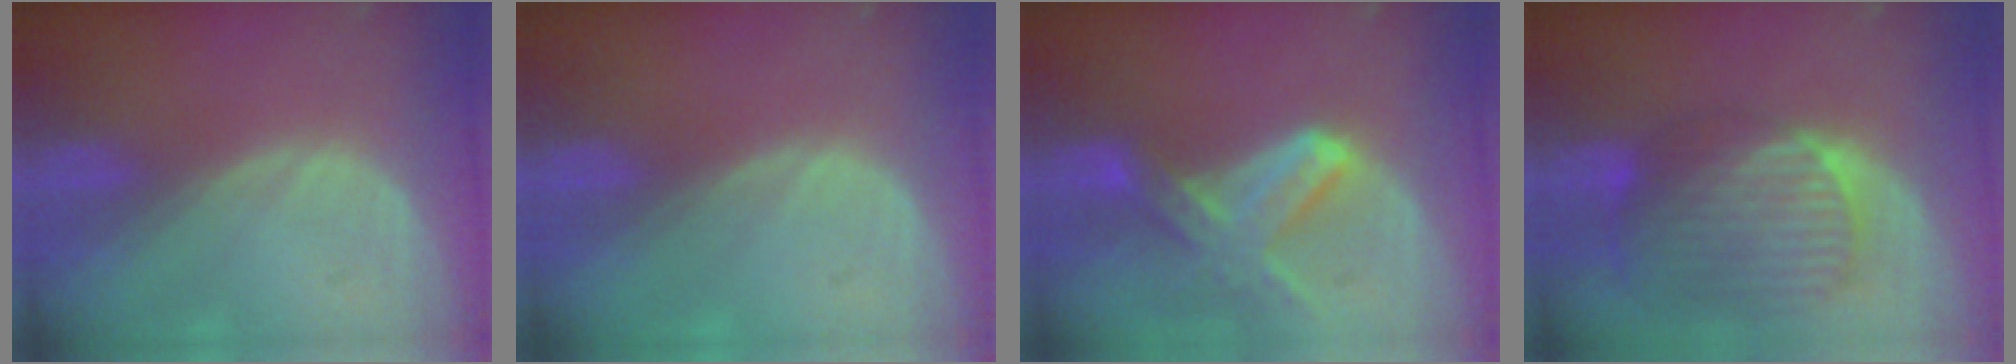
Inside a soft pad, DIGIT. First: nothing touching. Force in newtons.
{"total": 0.6, "press": 0.2, "slide": 0.5}
{"total": 7.6, "press": 6.9, "slide": 3.4}
{"total": 10.7, "press": 9.2, "slide": 5.5}